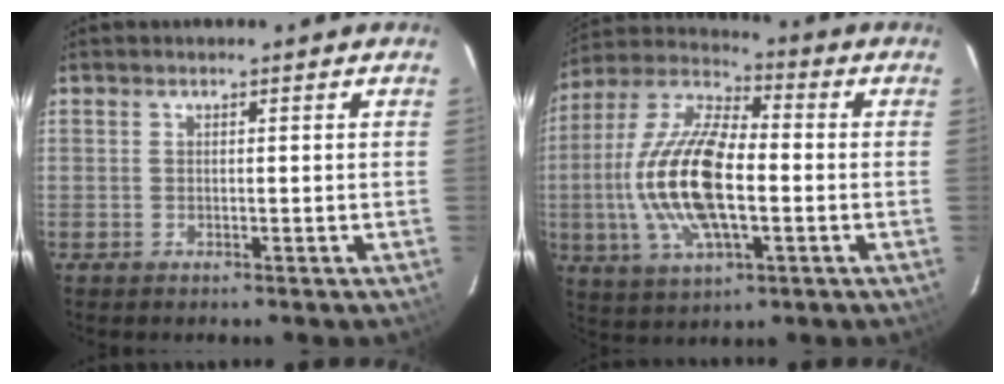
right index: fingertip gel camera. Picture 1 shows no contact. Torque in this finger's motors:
{"motor_torque": [2.14, 0.00, 1.05, 0.21]}